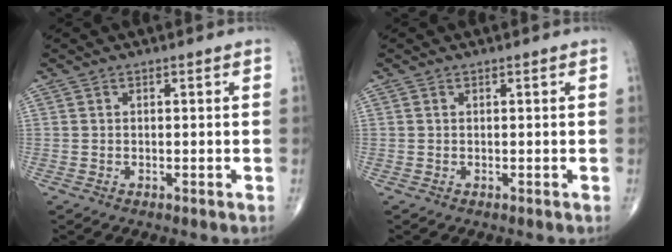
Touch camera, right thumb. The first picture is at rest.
{"total": 0.0}